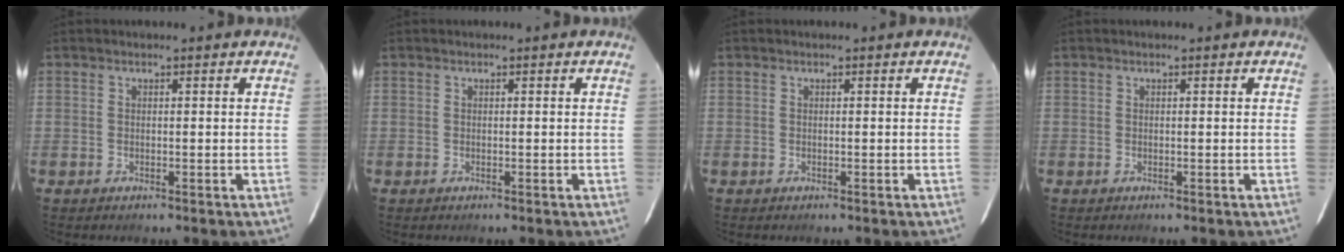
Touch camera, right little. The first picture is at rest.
{"total": 0.0}
{"total": 0.0}
{"total": 0.0}